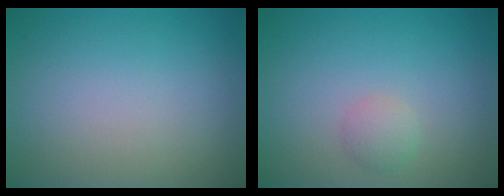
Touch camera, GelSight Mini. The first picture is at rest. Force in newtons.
{"total": 1.4, "press": 1.4, "slide": 0.1}